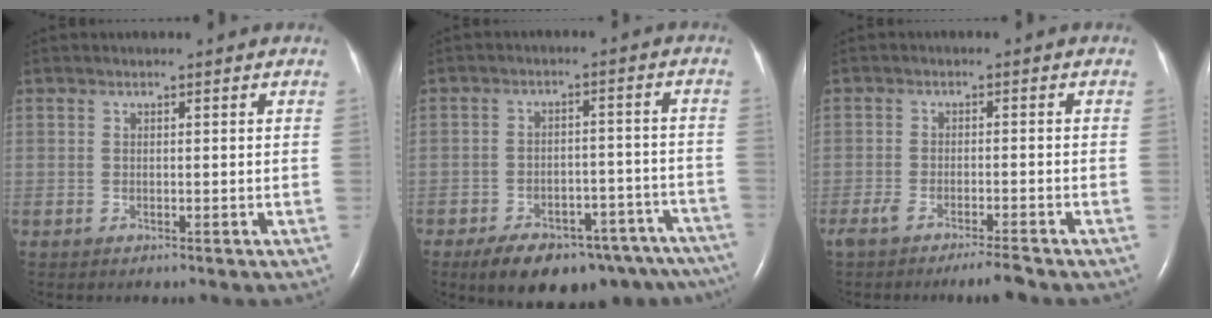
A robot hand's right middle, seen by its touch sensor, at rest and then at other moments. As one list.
[{"total": 19.7, "force": [-15.5, 7.9, 9.3], "torque": [-0.092, 0.021, -0.196]}, {"total": 4.6, "force": [-3.8, -0.1, 2.6], "torque": [-0.044, -0.008, -0.067]}]